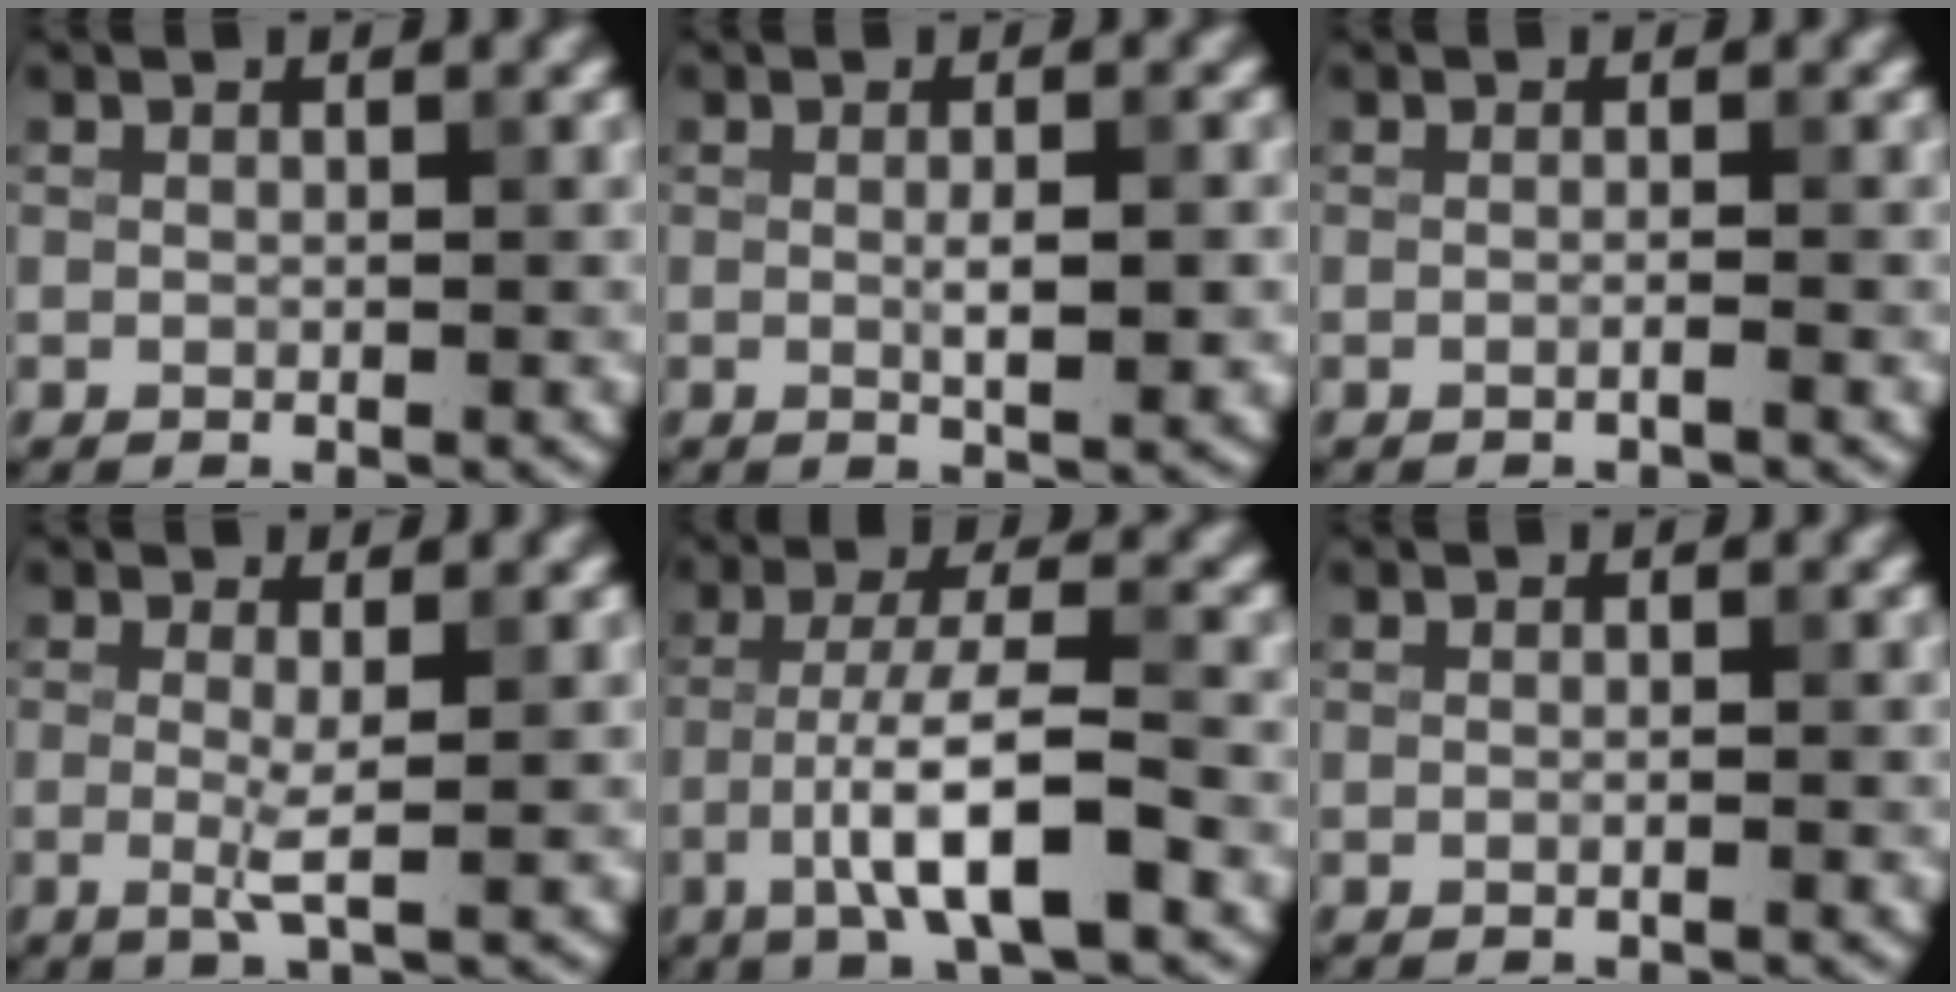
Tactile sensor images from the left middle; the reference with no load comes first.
{"total": 2.8, "force": [-0.1, 0.6, 2.8], "torque": [-0.043, -0.003, 0.000]}
{"total": 1.0, "force": [-0.3, 0.3, 0.9], "torque": [-0.013, -0.008, -0.015]}
{"total": 2.0, "force": [-0.1, 0.1, 1.9], "torque": [-0.045, -0.009, -0.004]}
{"total": 7.0, "force": [-2.8, 1.4, 6.3], "torque": [-0.112, 0.009, -0.055]}
{"total": 0.7, "force": [-0.1, 0.2, 0.6], "torque": [-0.009, -0.009, -0.011]}